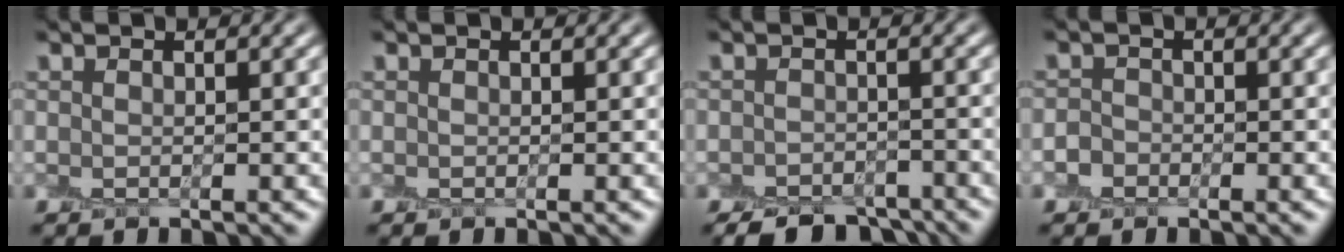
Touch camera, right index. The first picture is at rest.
{"total": 0.0}
{"total": 4.7, "force": [-3.8, 1.9, 1.8], "torque": [-0.020, -0.009, -0.062]}
{"total": 1.2, "force": [-0.7, 0.9, 0.3], "torque": [0.000, 0.002, -0.017]}